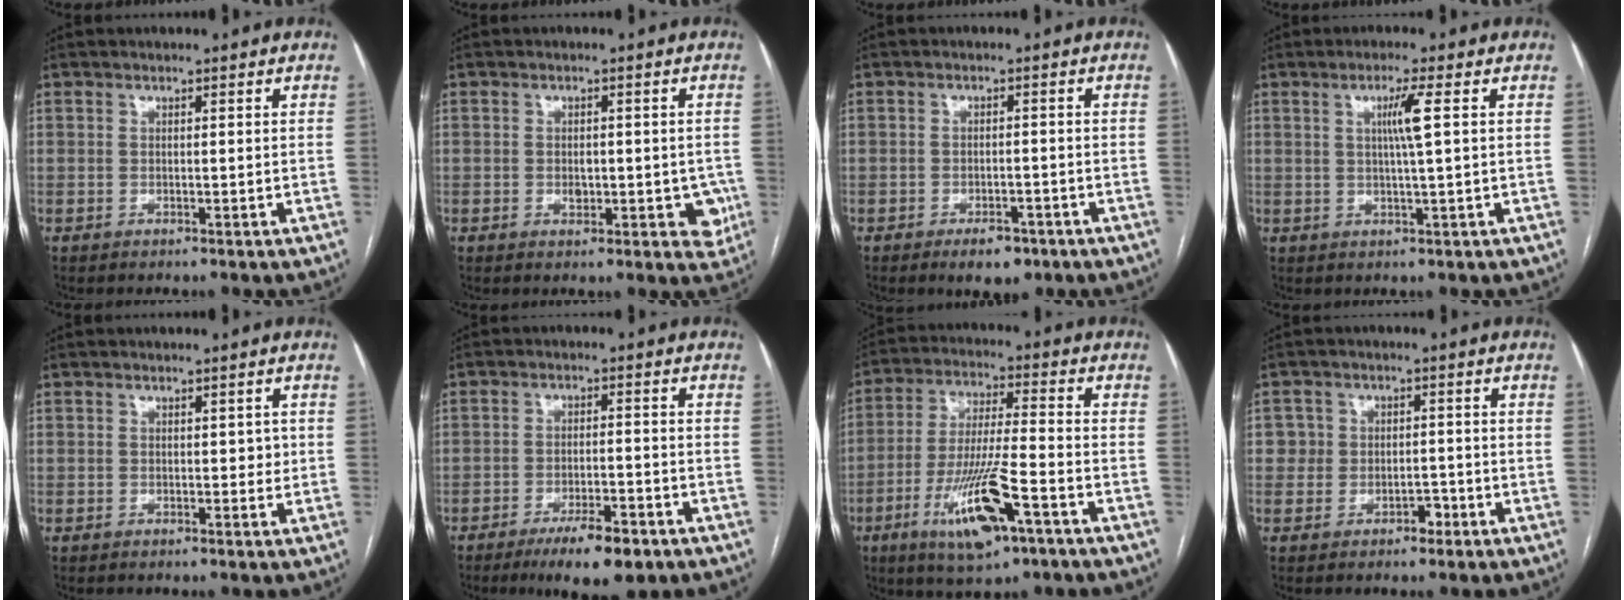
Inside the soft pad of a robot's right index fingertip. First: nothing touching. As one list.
[{"total": 5.5, "force": [-0.8, 3.1, 4.5], "torque": [-0.032, 0.000, -0.006]}, {"total": 4.4, "force": [-2.8, 2.1, 2.6], "torque": [-0.040, 0.000, -0.034]}, {"total": 4.0, "force": [1.0, -0.7, 3.8], "torque": [-0.075, -0.003, 0.016]}, {"total": 1.4, "force": [0.2, 1.0, 1.0], "torque": [-0.012, 0.006, 0.002]}, {"total": 8.3, "force": [-5.4, 2.0, 6.0], "torque": [-0.099, -0.010, -0.082]}, {"total": 13.8, "force": [-6.5, 2.2, 12.0], "torque": [-0.229, -0.017, -0.109]}, {"total": 3.5, "force": [-1.0, 3.2, 0.9], "torque": [0.010, 0.015, -0.013]}]